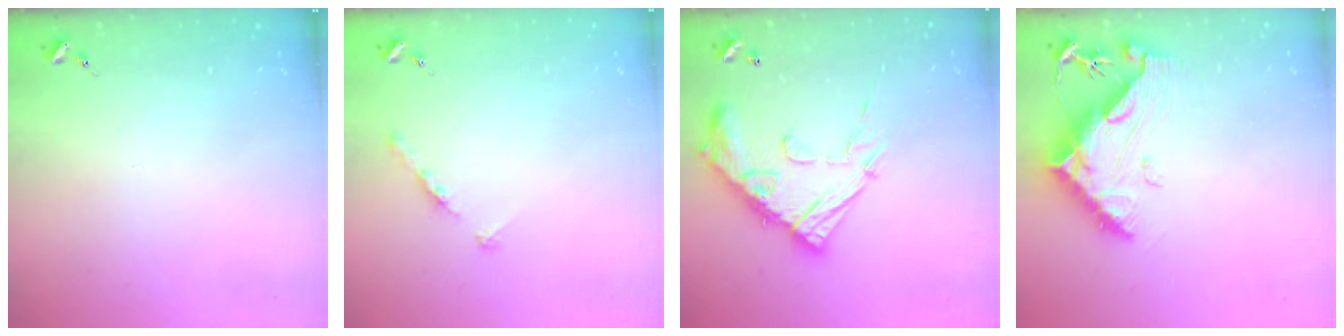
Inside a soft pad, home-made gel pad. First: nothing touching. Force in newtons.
{"total": 4.8, "press": 4.7, "slide": 0.5}
{"total": 18.0, "press": 18.0, "slide": 1.4}
{"total": 13.3, "press": 13.2, "slide": 1.3}